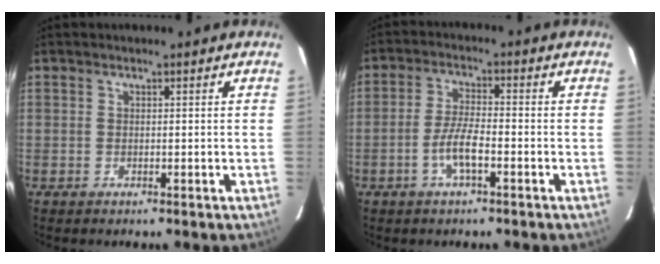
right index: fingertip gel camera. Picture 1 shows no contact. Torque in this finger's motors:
{"motor_torque": [1.12, -0.48, 0.66, 0.14]}